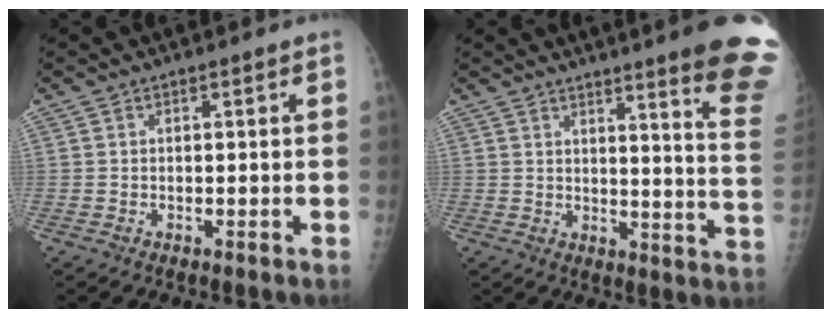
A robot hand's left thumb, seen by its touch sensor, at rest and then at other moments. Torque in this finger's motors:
{"motor_torque": [4.47, 0.53, 1.58, -1.17, 0.34]}